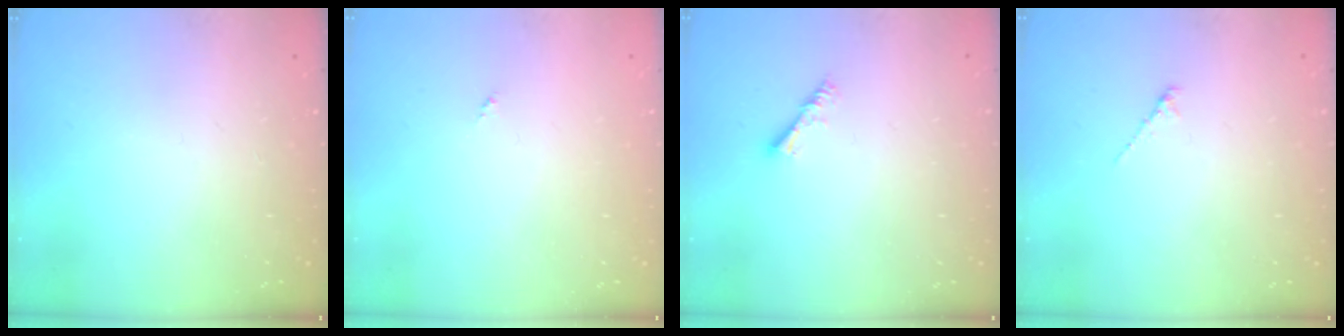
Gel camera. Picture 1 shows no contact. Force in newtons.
{"total": 0.0}
{"total": 3.6, "press": 3.5, "slide": 0.7}
{"total": 1.2, "press": 1.1, "slide": 0.4}